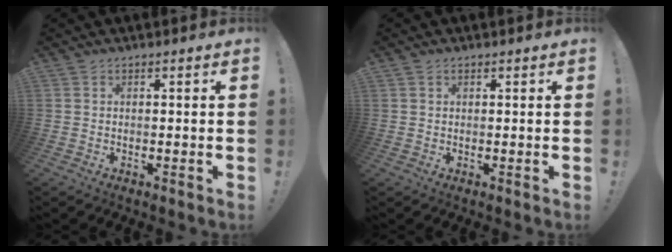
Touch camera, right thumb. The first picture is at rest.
{"total": 0.8, "force": [0.5, 0.6, 0.1], "torque": [0.002, -0.001, 0.009]}